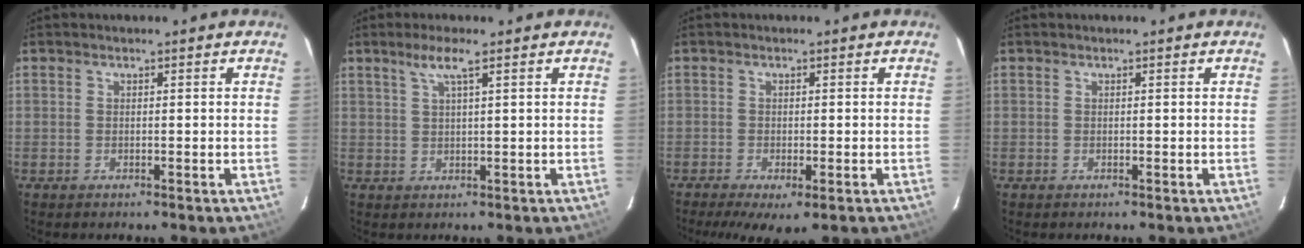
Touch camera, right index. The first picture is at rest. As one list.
[{"total": 3.4, "force": [2.0, -0.1, 2.7], "torque": [-0.054, 0.004, 0.040]}, {"total": 7.2, "force": [-4.5, 2.1, 5.2], "torque": [-0.104, -0.027, -0.066]}, {"total": 0.0}]